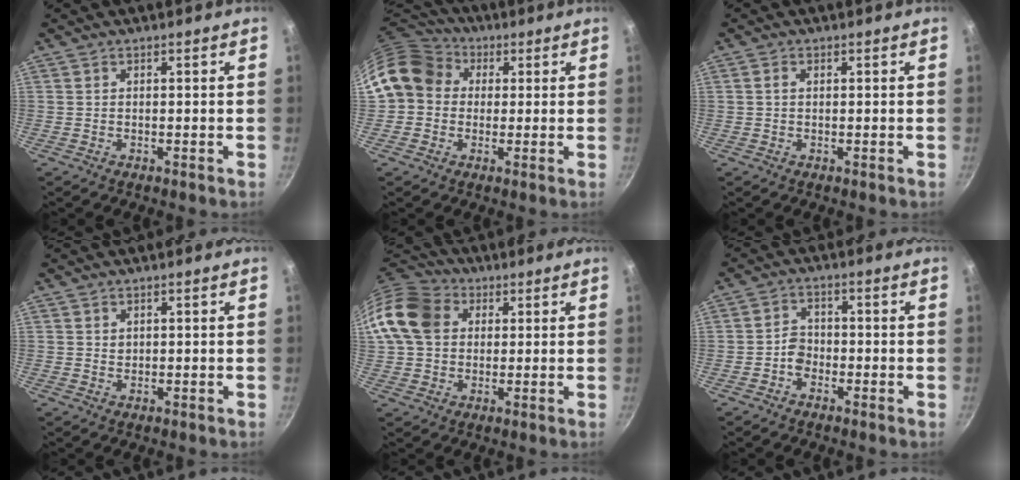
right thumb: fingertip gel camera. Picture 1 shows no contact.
{"total": 12.6, "force": [2.3, 10.8, 6.1], "torque": [-0.087, 0.029, 0.024]}
{"total": 1.1, "force": [0.2, 0.8, 0.8], "torque": [-0.013, 0.004, 0.002]}
{"total": 0.9, "force": [0.4, 0.7, 0.3], "torque": [-0.001, -0.002, 0.007]}
{"total": 13.4, "force": [3.1, 10.8, 7.4], "torque": [-0.122, 0.019, 0.043]}
{"total": 3.4, "force": [-1.7, 2.6, 1.5], "torque": [-0.007, 0.024, -0.033]}